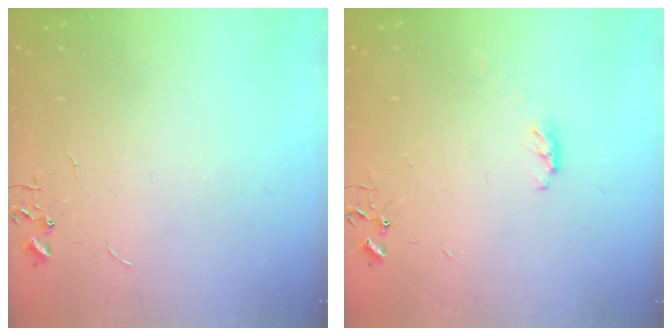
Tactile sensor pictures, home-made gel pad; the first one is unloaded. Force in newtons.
{"total": 3.5, "press": 3.4, "slide": 0.3}